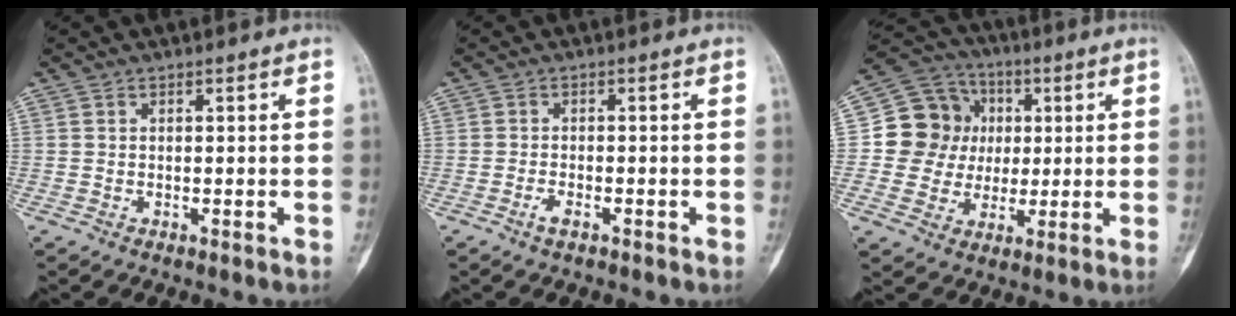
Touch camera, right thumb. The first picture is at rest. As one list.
[{"total": 1.8, "force": [-1.1, 0.7, 1.2], "torque": [-0.027, 0.003, -0.022]}, {"total": 13.1, "force": [1.5, 12.1, 4.7], "torque": [-0.045, 0.015, 0.025]}]